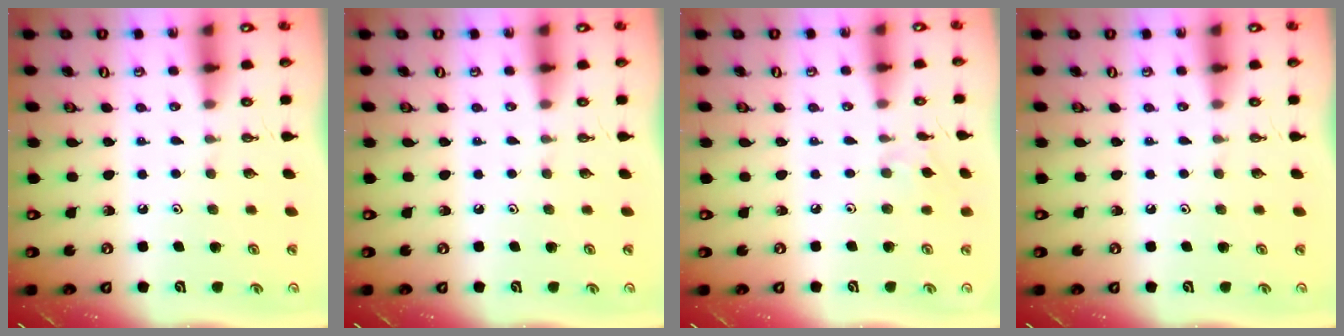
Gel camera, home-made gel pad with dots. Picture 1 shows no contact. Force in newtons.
{"total": 0.0}
{"total": 3.3, "press": 3.2, "slide": 0.7}
{"total": 0.0}